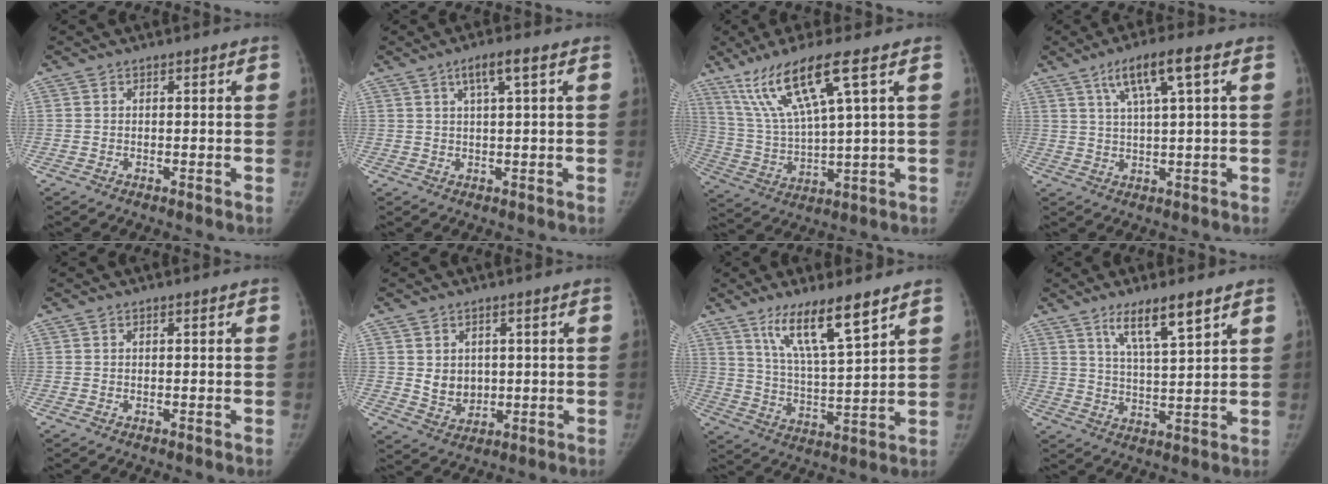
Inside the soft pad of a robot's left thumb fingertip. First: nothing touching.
{"total": 4.1, "force": [1.9, 0.5, 3.6], "torque": [-0.066, 0.004, 0.036]}
{"total": 14.3, "force": [7.8, 1.6, 11.9], "torque": [-0.253, -0.026, 0.161]}
{"total": 8.1, "force": [3.7, 0.9, 7.1], "torque": [-0.134, -0.001, 0.068]}
{"total": 0.0}
{"total": 5.0, "force": [0.9, 4.2, 2.6], "torque": [-0.020, -0.014, 0.030]}
{"total": 12.5, "force": [8.2, 1.9, 9.2], "torque": [-0.155, -0.048, 0.157]}
{"total": 8.7, "force": [5.6, 1.3, 6.5], "torque": [-0.109, -0.033, 0.106]}